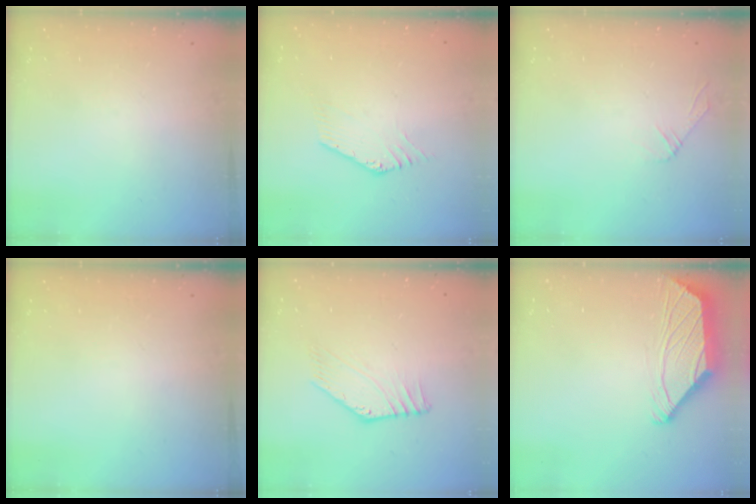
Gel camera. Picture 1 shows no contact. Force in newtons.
{"total": 1.0, "press": 1.0, "slide": 0.1}
{"total": 5.4, "press": 5.4, "slide": 0.9}
{"total": 0.0}
{"total": 2.9, "press": 2.9, "slide": 0.3}
{"total": 2.0, "press": 1.8, "slide": 0.8}